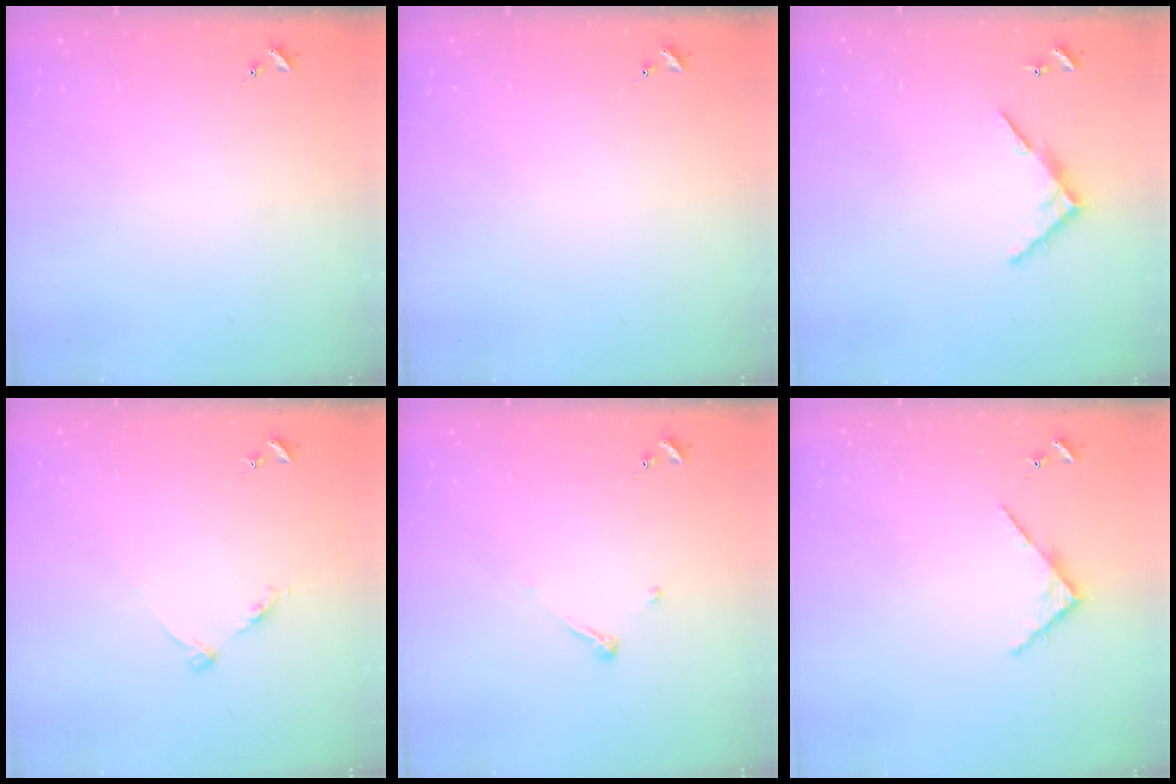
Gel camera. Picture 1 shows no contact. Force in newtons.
{"total": 0.0}
{"total": 6.9, "press": 6.9, "slide": 0.5}
{"total": 6.2, "press": 6.2, "slide": 0.7}
{"total": 4.5, "press": 4.5, "slide": 0.4}
{"total": 3.8, "press": 3.8, "slide": 0.4}